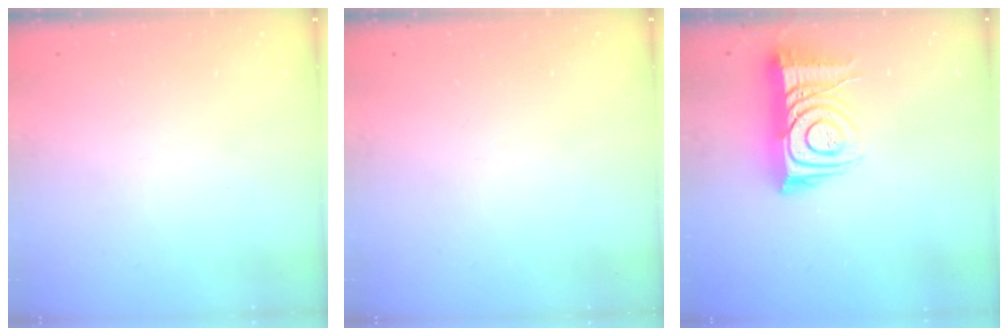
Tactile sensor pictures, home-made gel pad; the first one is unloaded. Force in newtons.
{"total": 0.0}
{"total": 12.9, "press": 12.8, "slide": 1.1}